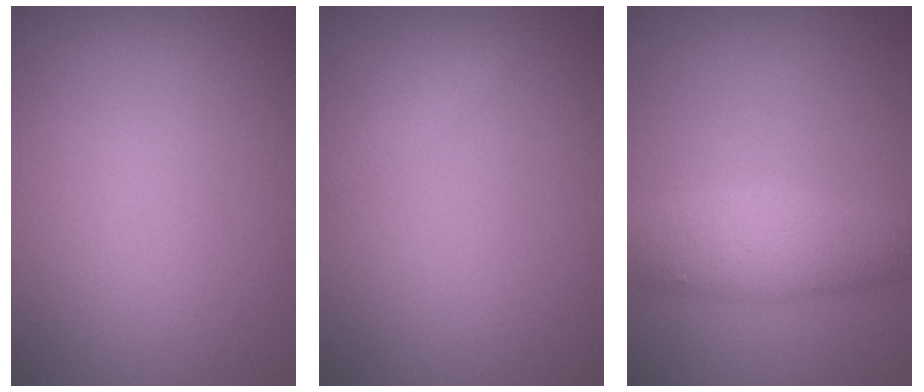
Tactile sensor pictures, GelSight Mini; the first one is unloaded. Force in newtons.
{"total": 1.2, "press": 1.2, "slide": 0.1}
{"total": 4.3, "press": 4.3, "slide": 0.1}